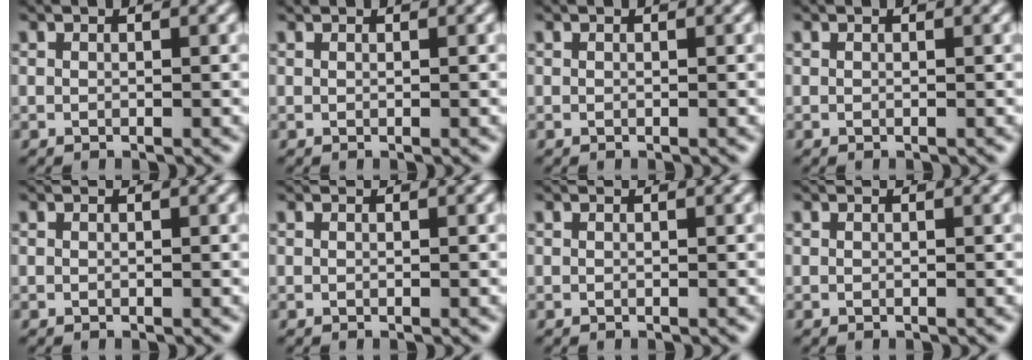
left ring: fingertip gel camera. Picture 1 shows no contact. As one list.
[{"total": 0.9, "force": [0.7, 0.3, 0.4], "torque": [-0.002, 0.007, -0.001]}, {"total": 0.0}, {"total": 0.0}, {"total": 0.0}, {"total": 0.0}, {"total": 0.0}, {"total": 0.0}]